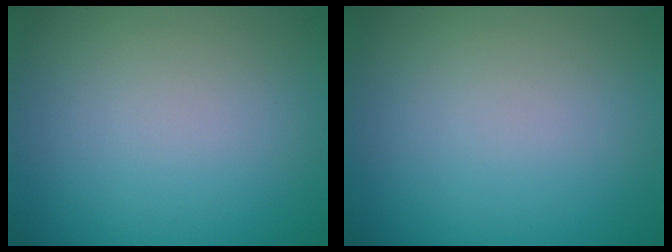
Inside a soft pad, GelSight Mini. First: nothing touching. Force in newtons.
{"total": 0.0}